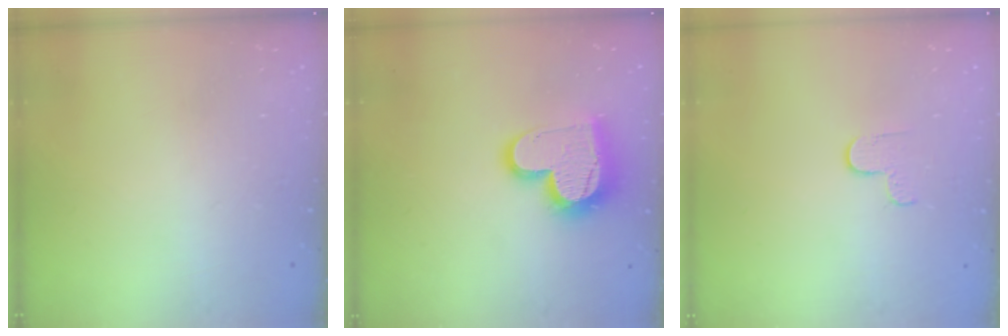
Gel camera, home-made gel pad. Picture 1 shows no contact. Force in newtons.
{"total": 15.2, "press": 15.1, "slide": 1.4}
{"total": 2.7, "press": 2.6, "slide": 0.4}